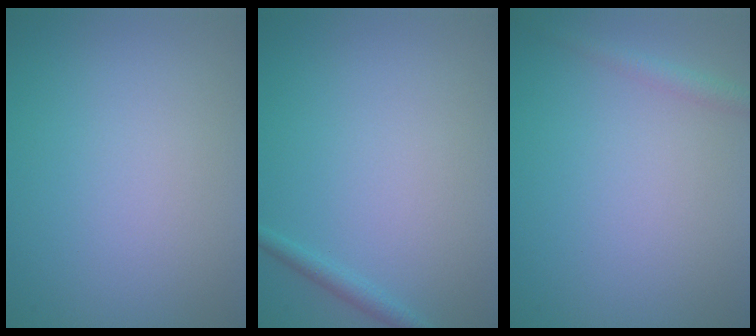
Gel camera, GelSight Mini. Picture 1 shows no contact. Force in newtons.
{"total": 1.1, "press": 1.1, "slide": 0.0}
{"total": 1.3, "press": 1.3, "slide": 0.1}